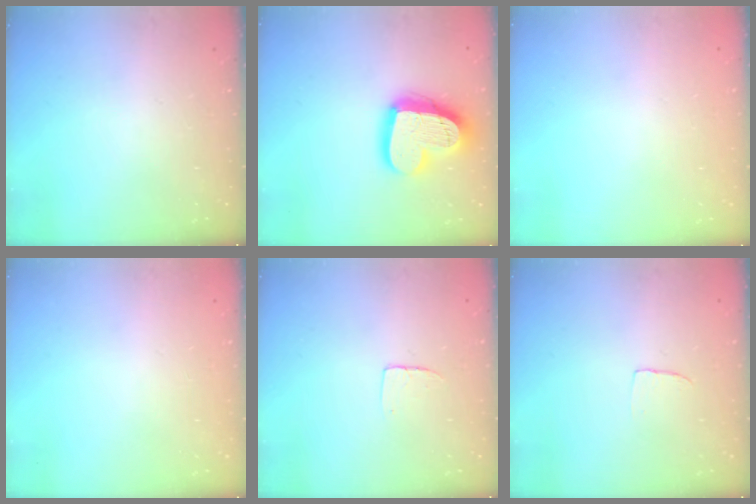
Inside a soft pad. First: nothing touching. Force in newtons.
{"total": 21.4, "press": 21.3, "slide": 2.1}
{"total": 0.0}
{"total": 0.0}
{"total": 3.8, "press": 3.8, "slide": 0.2}
{"total": 2.4, "press": 2.4, "slide": 0.1}